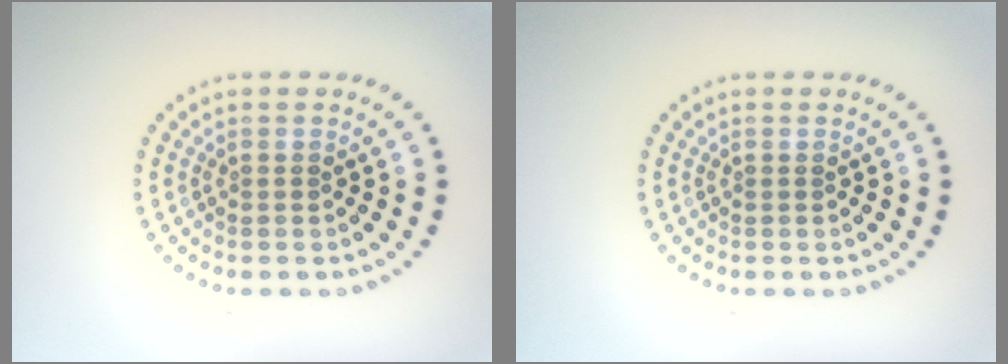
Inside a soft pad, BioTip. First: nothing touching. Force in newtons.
{"total": 0.0}